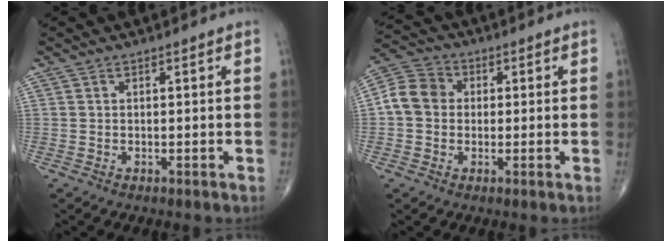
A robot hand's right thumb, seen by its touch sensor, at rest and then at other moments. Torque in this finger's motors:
{"motor_torque": [-0.22, 0.36, 0.20, -0.02, 0.08]}